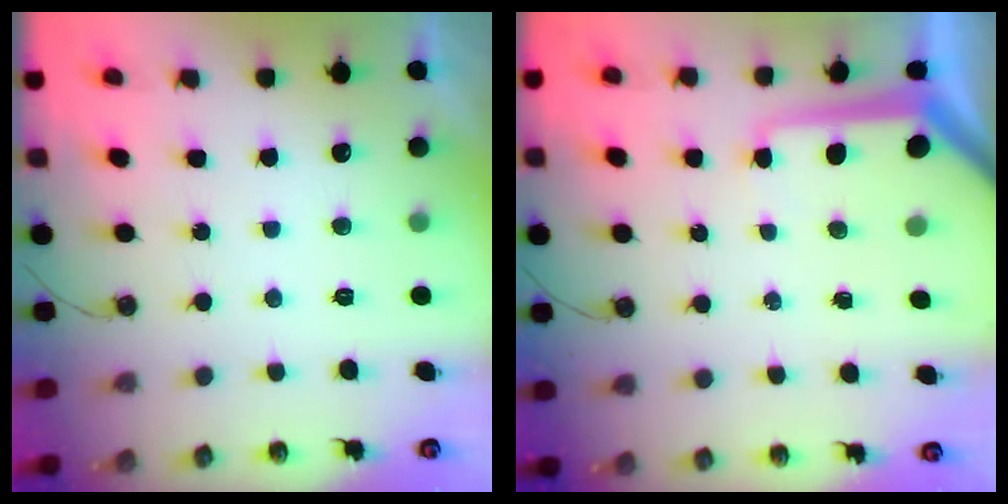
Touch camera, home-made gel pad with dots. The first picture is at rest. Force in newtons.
{"total": 8.3, "press": 8.3, "slide": 0.7}